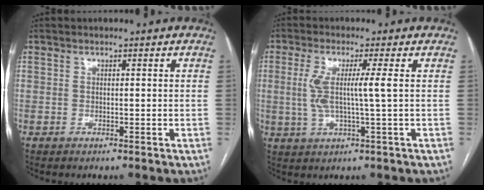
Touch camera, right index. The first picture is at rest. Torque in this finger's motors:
{"motor_torque": [0.31, 0.12, 0.21, 0.07]}